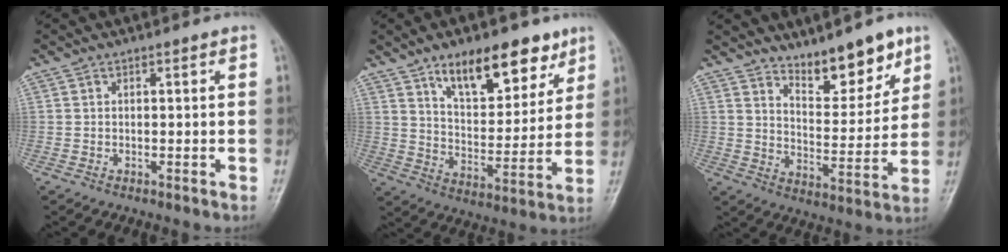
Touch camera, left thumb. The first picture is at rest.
{"total": 15.5, "force": [9.8, 7.3, 9.6], "torque": [-0.098, -0.056, 0.161]}
{"total": 11.1, "force": [8.3, 3.9, 6.2], "torque": [-0.061, -0.070, 0.142]}